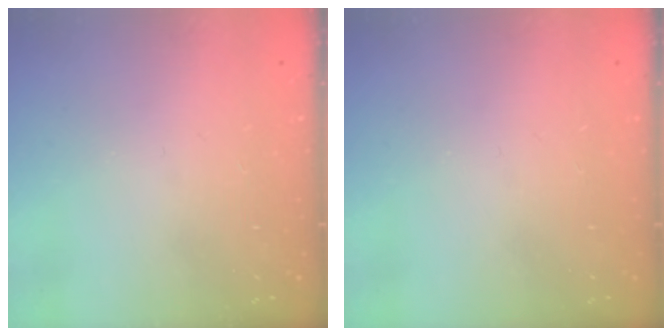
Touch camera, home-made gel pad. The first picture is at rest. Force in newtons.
{"total": 0.0}